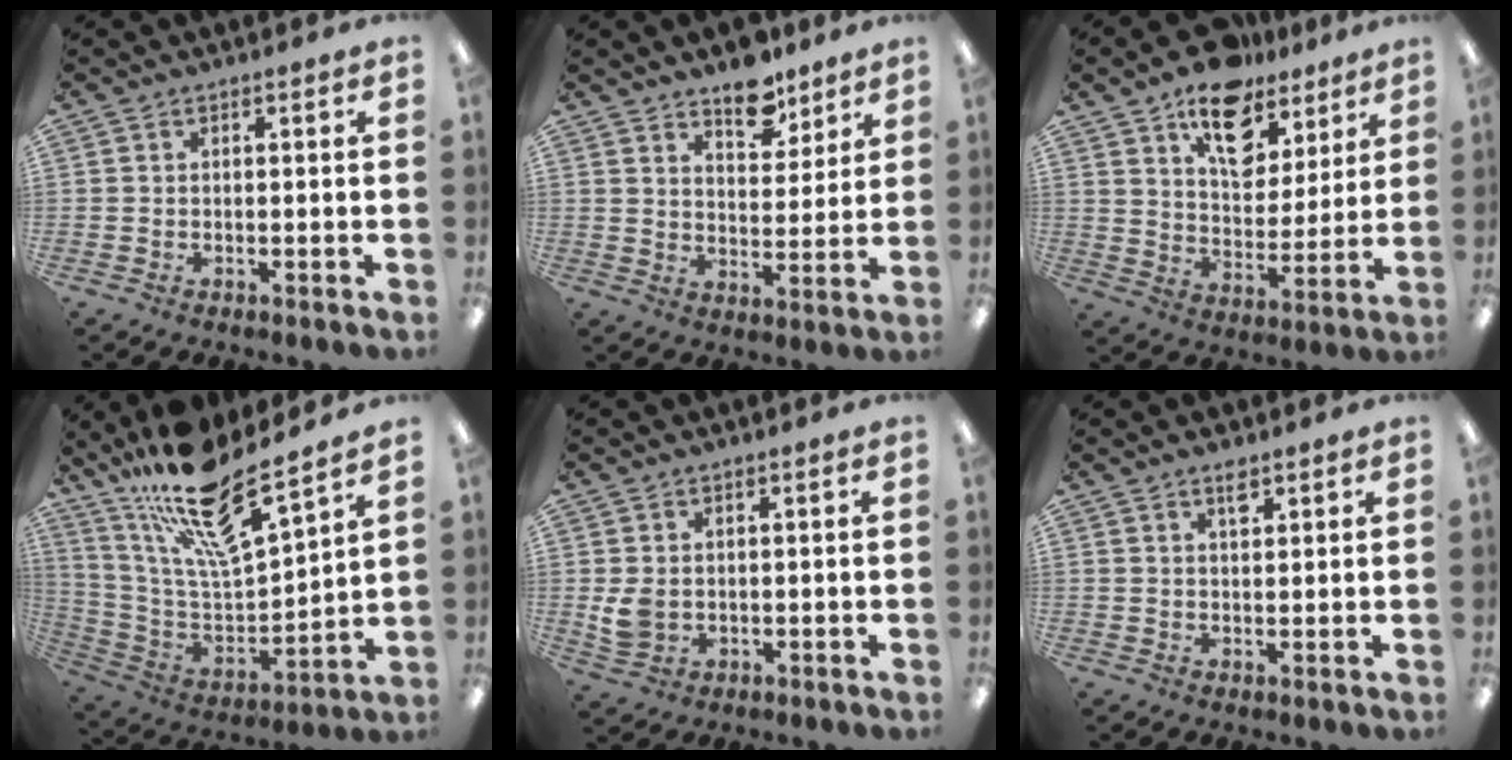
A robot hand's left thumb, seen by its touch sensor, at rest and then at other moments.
{"total": 9.4, "force": [7.4, 4.6, 3.6], "torque": [-0.030, -0.047, 0.128]}
{"total": 15.3, "force": [9.9, 9.1, 7.2], "torque": [-0.096, -0.056, 0.177]}
{"total": 20.3, "force": [16.1, 4.5, 11.5], "torque": [-0.212, -0.115, 0.273]}
{"total": 4.5, "force": [0.6, 3.5, 2.8], "torque": [-0.050, -0.005, 0.009]}
{"total": 2.9, "force": [2.1, 1.1, 1.7], "torque": [-0.022, -0.005, 0.034]}